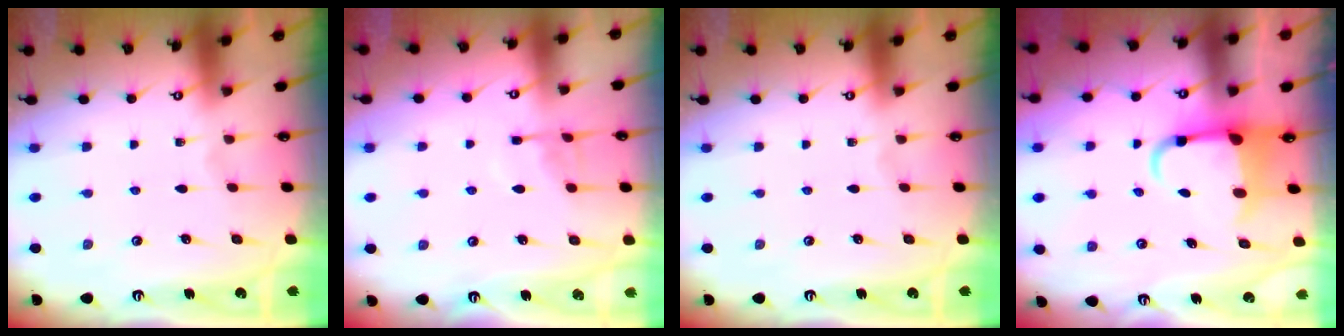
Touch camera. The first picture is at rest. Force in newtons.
{"total": 6.4, "press": 6.3, "slide": 0.6}
{"total": 0.0}
{"total": 5.2, "press": 5.0, "slide": 1.2}